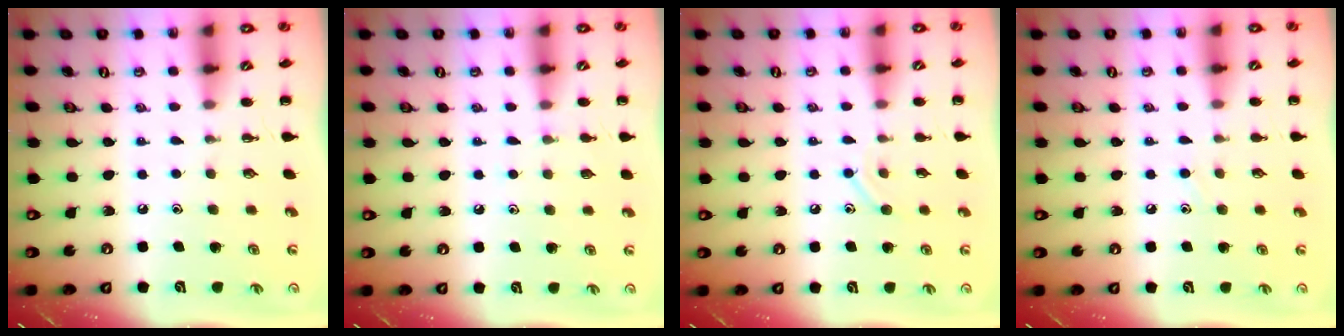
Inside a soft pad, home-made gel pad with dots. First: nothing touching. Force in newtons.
{"total": 4.0, "press": 3.8, "slide": 1.2}
{"total": 7.2, "press": 7.1, "slide": 1.5}
{"total": 6.1, "press": 5.8, "slide": 2.1}